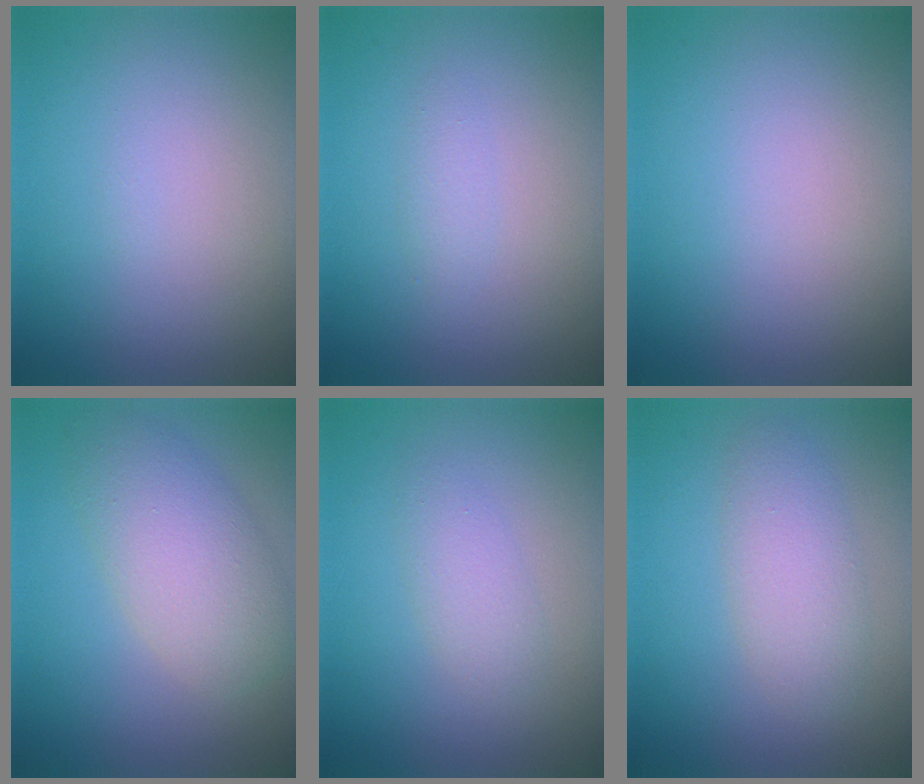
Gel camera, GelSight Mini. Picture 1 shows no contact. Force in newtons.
{"total": 0.9, "press": 0.9, "slide": 0.0}
{"total": 0.0}
{"total": 5.1, "press": 5.1, "slide": 0.1}
{"total": 1.8, "press": 1.8, "slide": 0.0}
{"total": 3.2, "press": 3.2, "slide": 0.2}